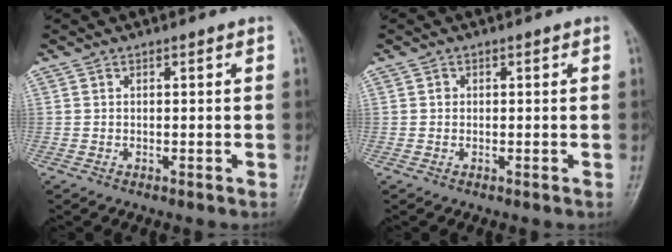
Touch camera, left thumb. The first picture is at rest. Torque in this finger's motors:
{"motor_torque": [-0.01, 0.04, -0.09, -0.02, 0.00]}